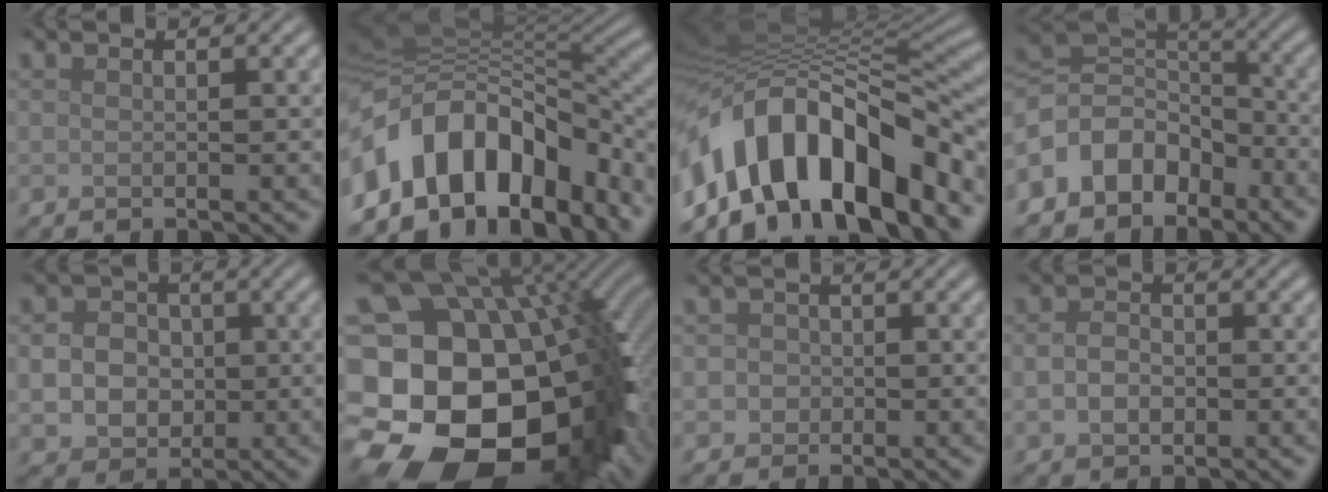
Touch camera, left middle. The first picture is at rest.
{"total": 13.8, "force": [-6.5, 9.1, 8.2], "torque": [-0.148, 0.010, -0.107]}
{"total": 15.4, "force": [-6.9, 8.0, 11.2], "torque": [-0.182, 0.009, -0.117]}
{"total": 7.9, "force": [-4.3, 5.9, 3.2], "torque": [-0.053, 0.009, -0.100]}
{"total": 6.0, "force": [-0.2, 5.4, 2.8], "torque": [-0.038, 0.011, -0.020]}
{"total": 23.9, "force": [-7.3, 17.5, 14.5], "torque": [-0.242, -0.036, -0.154]}
{"total": 2.2, "force": [0.0, 2.1, 0.7], "torque": [0.007, 0.009, -0.015]}
{"total": 2.5, "force": [-0.2, 1.9, 1.6], "torque": [-0.035, -0.003, -0.008]}